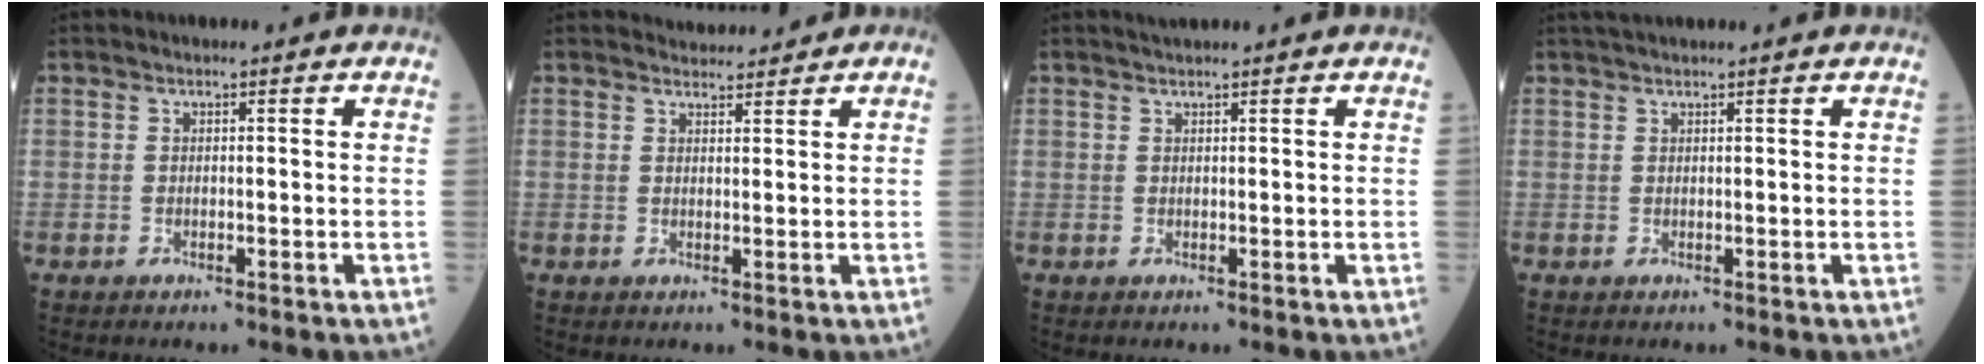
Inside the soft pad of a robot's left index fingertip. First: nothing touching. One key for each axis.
{"total": 2.8, "fx": 2.8, "fy": 0.5, "fz": 0.2, "tx": -0.005, "ty": 0.014, "tz": 0.043}
{"total": 2.1, "fx": 1.9, "fy": -0.2, "fz": 1.0, "tx": -0.009, "ty": 0.019, "tz": 0.033}
{"total": 3.0, "fx": 2.7, "fy": -0.4, "fz": 1.3, "tx": -0.013, "ty": 0.027, "tz": 0.049}